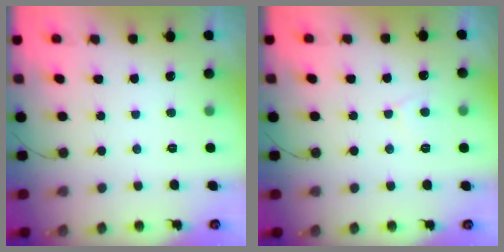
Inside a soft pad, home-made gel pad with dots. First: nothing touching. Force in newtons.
{"total": 3.4, "press": 3.3, "slide": 0.4}